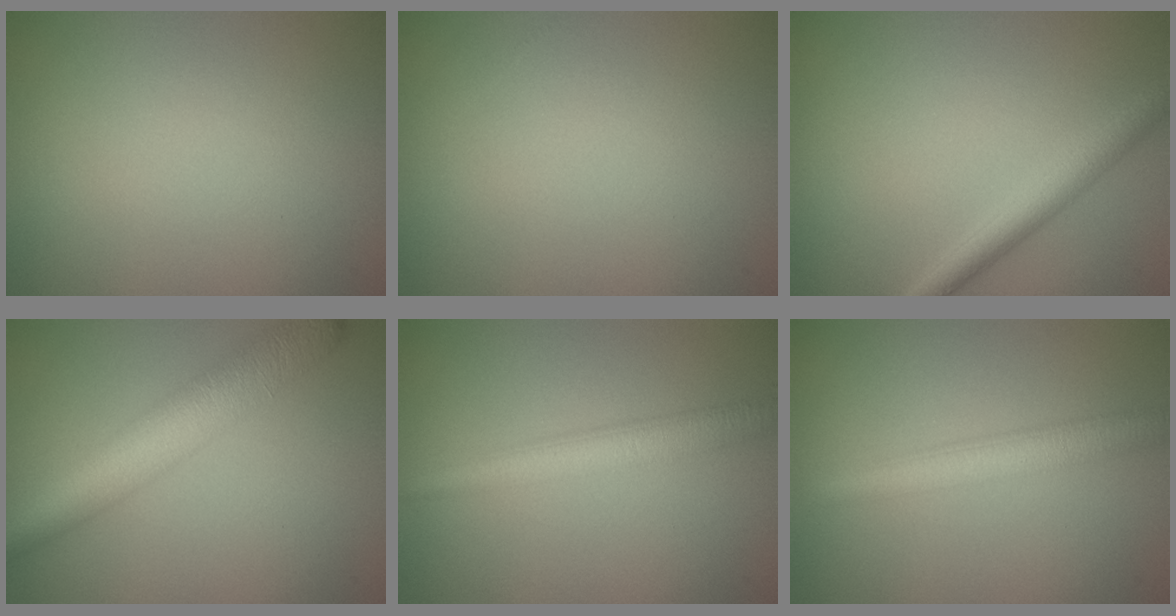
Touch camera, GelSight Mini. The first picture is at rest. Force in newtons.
{"total": 0.0}
{"total": 2.9, "press": 2.9, "slide": 0.1}
{"total": 7.3, "press": 7.3, "slide": 0.2}
{"total": 3.8, "press": 3.8, "slide": 0.1}
{"total": 3.7, "press": 3.7, "slide": 0.1}